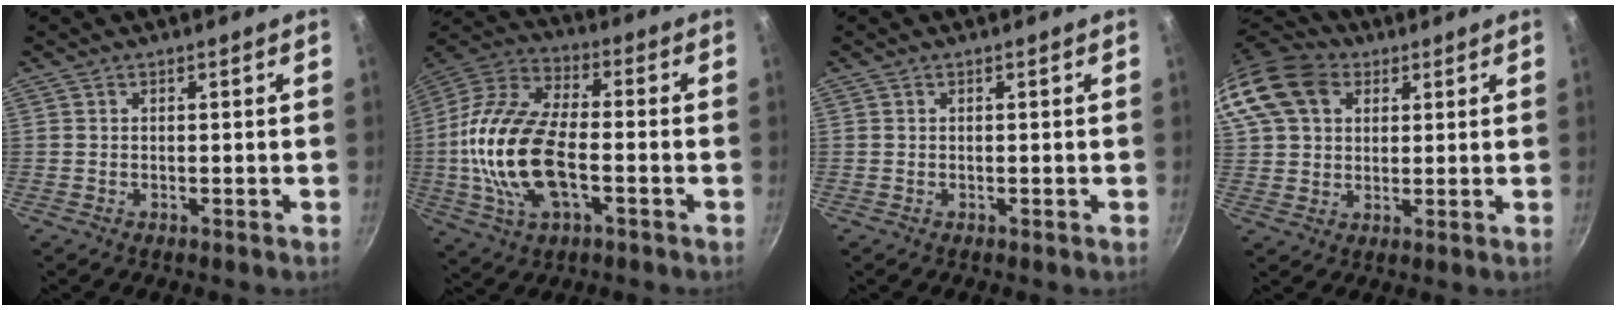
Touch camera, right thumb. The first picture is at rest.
{"total": 20.0, "force": [-3.2, 10.1, 16.9], "torque": [-0.335, 0.028, -0.074]}
{"total": 0.0}
{"total": 18.6, "force": [7.2, 13.9, 10.1], "torque": [-0.220, 0.028, 0.125]}